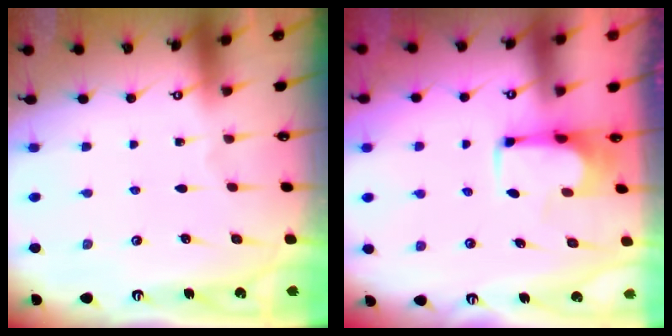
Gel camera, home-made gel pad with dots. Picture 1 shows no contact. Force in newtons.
{"total": 5.3, "press": 5.2, "slide": 1.0}